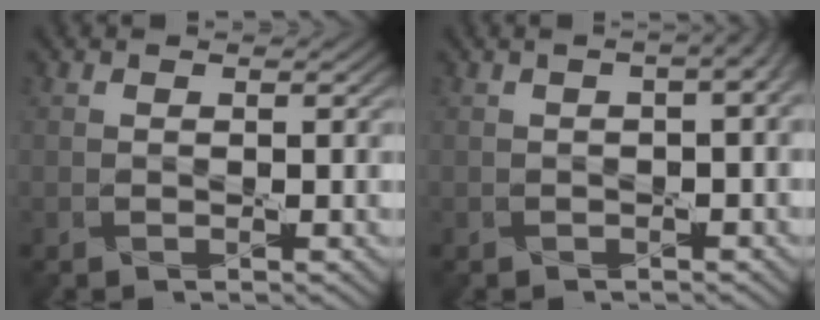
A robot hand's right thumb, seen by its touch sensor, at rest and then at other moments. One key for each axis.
{"total": 5.2, "fx": 0.9, "fy": 2.1, "fz": 4.6, "tx": -0.057, "ty": 0.016, "tz": 0.002}